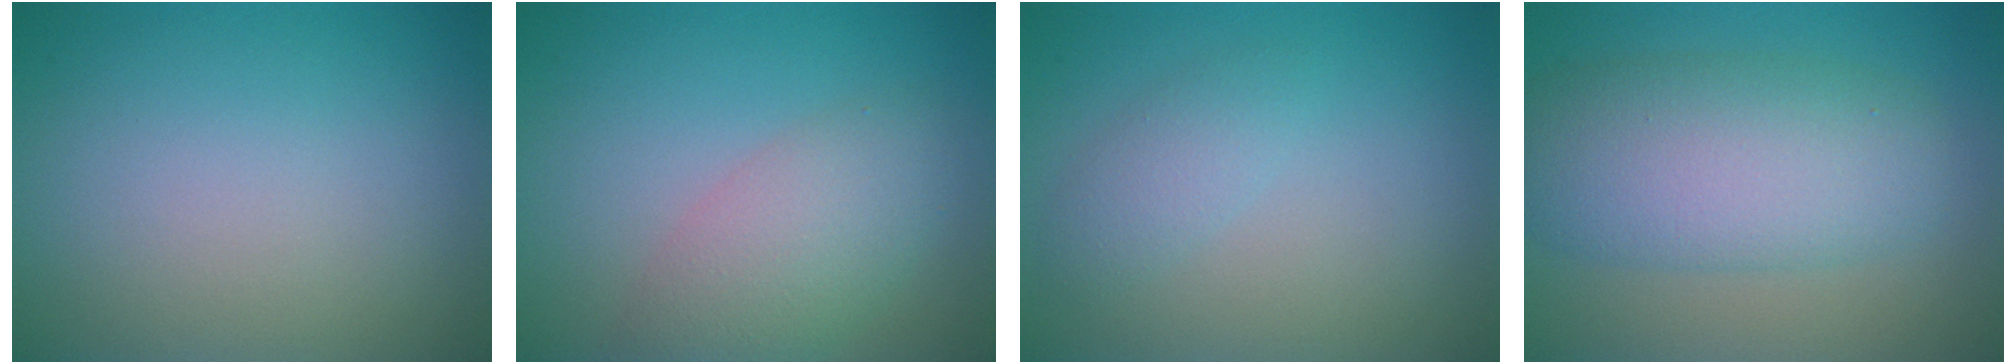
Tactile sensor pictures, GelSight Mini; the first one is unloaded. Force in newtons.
{"total": 4.5, "press": 4.5, "slide": 0.3}
{"total": 1.6, "press": 1.6, "slide": 0.0}
{"total": 7.5, "press": 7.5, "slide": 0.1}